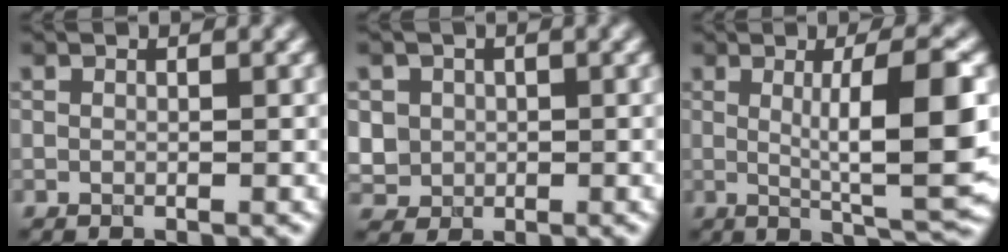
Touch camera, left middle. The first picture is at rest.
{"total": 3.3, "force": [0.4, 3.2, 0.9], "torque": [-0.015, 0.010, 0.012]}
{"total": 8.8, "force": [0.7, 1.9, 8.5], "torque": [-0.106, -0.006, 0.015]}